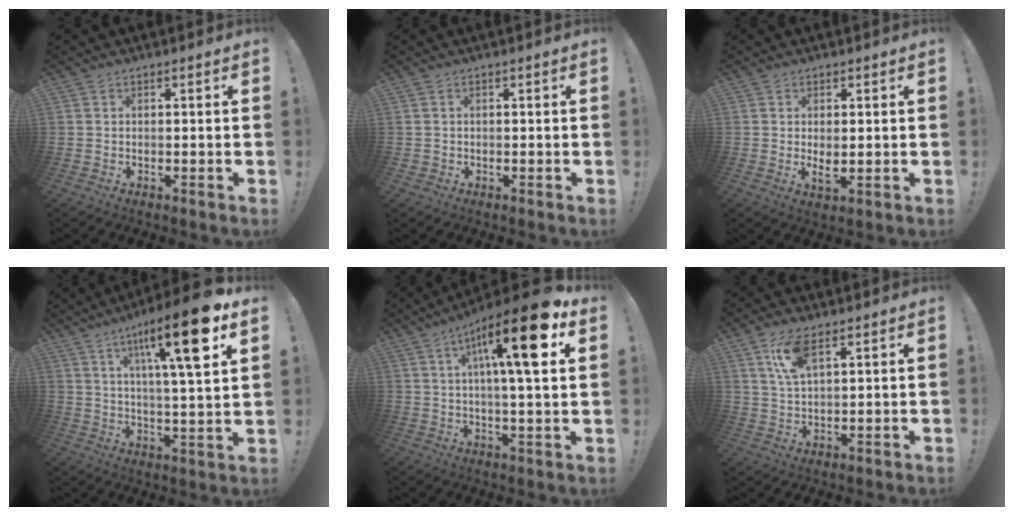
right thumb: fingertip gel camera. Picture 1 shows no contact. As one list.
[{"total": 1.0, "force": [0.0, 1.0, 0.2], "torque": [-0.002, 0.002, 0.000]}, {"total": 3.4, "force": [0.5, 1.5, 3.0], "torque": [-0.047, -0.007, 0.007]}, {"total": 18.4, "force": [8.7, 3.1, 15.9], "torque": [-0.246, -0.040, 0.119]}, {"total": 17.7, "force": [6.0, 3.4, 16.4], "torque": [-0.261, -0.019, 0.075]}, {"total": 8.7, "force": [4.6, 3.5, 6.5], "torque": [-0.120, -0.005, 0.084]}]